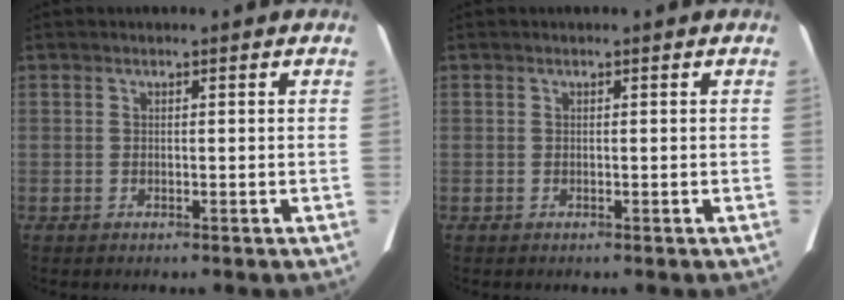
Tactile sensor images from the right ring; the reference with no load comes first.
{"total": 0.0}